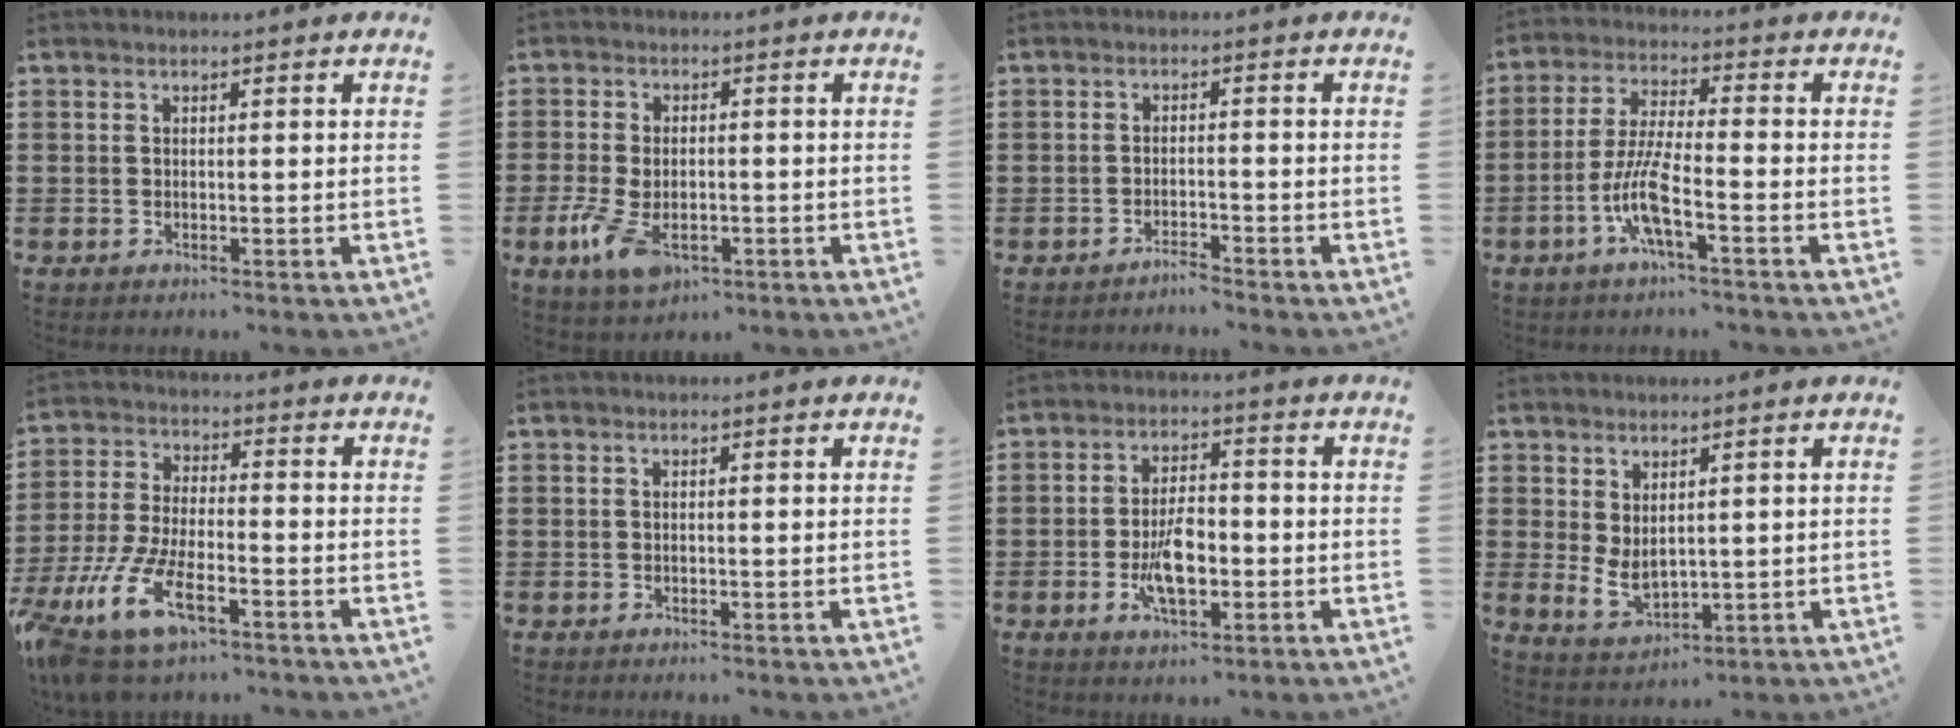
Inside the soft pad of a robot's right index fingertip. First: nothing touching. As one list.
[{"total": 5.5, "force": [-2.1, 2.8, 4.3], "torque": [-0.101, -0.005, -0.042]}, {"total": 1.9, "force": [-1.9, 0.0, 0.0], "torque": [-0.005, 0.004, -0.041]}, {"total": 7.9, "force": [-3.7, 1.1, 6.9], "torque": [-0.161, -0.014, -0.077]}, {"total": 11.8, "force": [-7.2, 4.2, 8.4], "torque": [-0.196, 0.004, -0.140]}, {"total": 0.0}, {"total": 7.3, "force": [-1.8, 3.5, 6.1], "torque": [-0.131, 0.002, -0.036]}, {"total": 3.6, "force": [1.0, 2.1, 2.8], "torque": [-0.062, 0.000, 0.018]}]